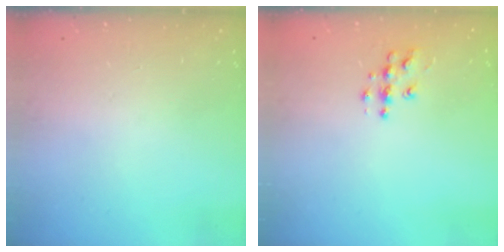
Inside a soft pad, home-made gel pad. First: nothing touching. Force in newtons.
{"total": 6.2, "press": 6.2, "slide": 0.2}